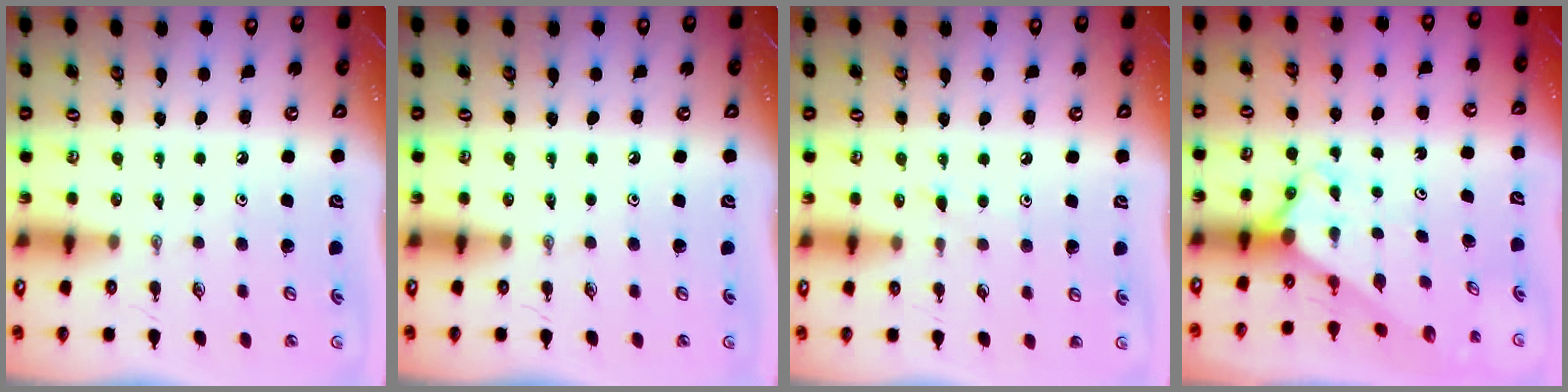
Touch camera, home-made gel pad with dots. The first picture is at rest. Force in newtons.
{"total": 0.0}
{"total": 6.0, "press": 6.0, "slide": 0.6}
{"total": 2.2, "press": 2.2, "slide": 0.2}